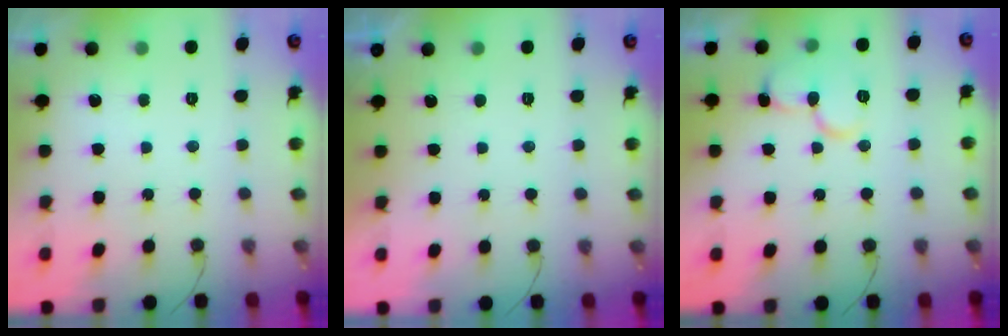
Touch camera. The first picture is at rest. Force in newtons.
{"total": 1.2, "press": 1.1, "slide": 0.3}
{"total": 10.7, "press": 10.7, "slide": 1.1}